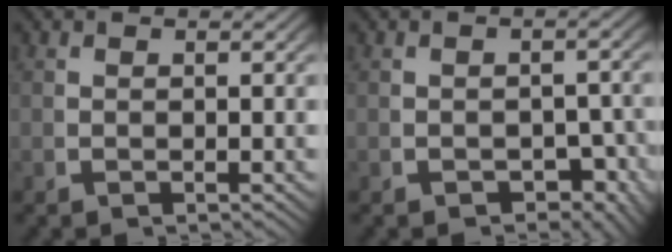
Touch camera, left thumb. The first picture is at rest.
{"total": 2.6, "force": [-1.5, 1.7, 1.3], "torque": [-0.014, -0.014, -0.022]}